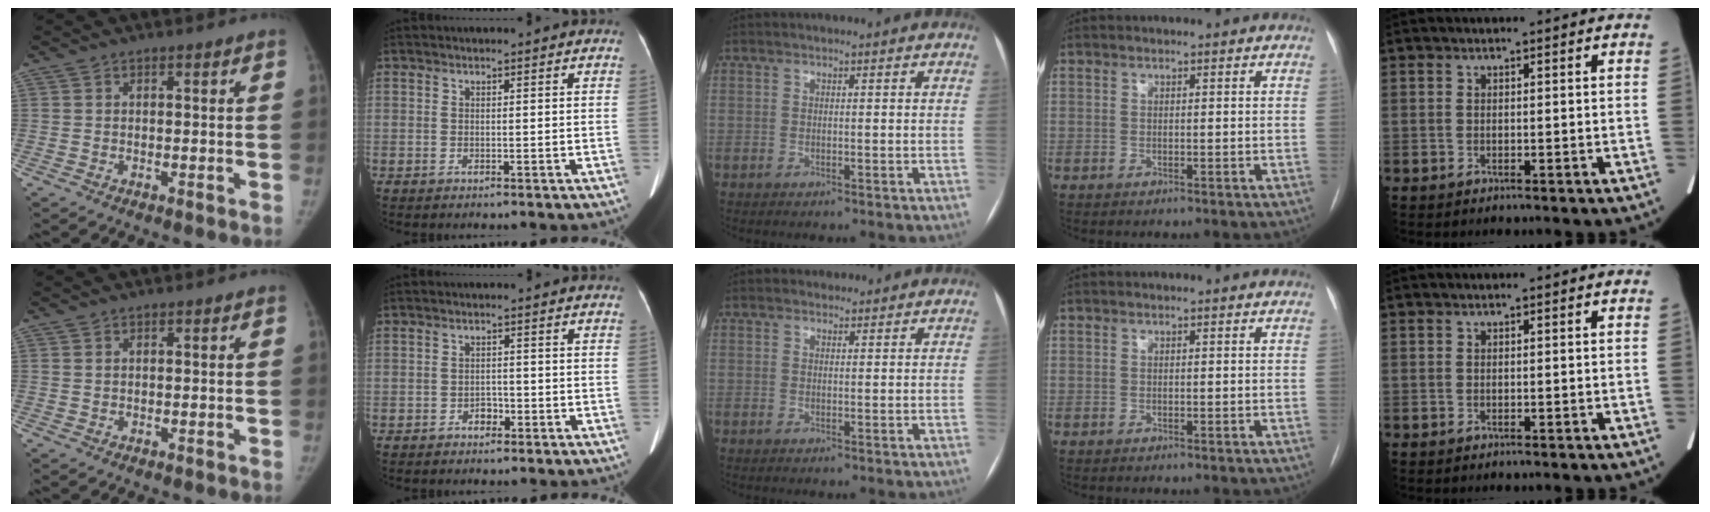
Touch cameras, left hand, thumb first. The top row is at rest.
{"thumb": {"total": 0.6, "force": [0.3, 0.4, 0.3], "torque": [-0.002, -0.002, 0.006]}, "index": {"total": 1.7, "force": [-1.2, 1.0, 0.6], "torque": [-0.005, -0.002, -0.019]}, "middle": {"total": 1.5, "force": [1.3, 0.7, -0.2], "torque": [0.002, 0.006, 0.018]}}